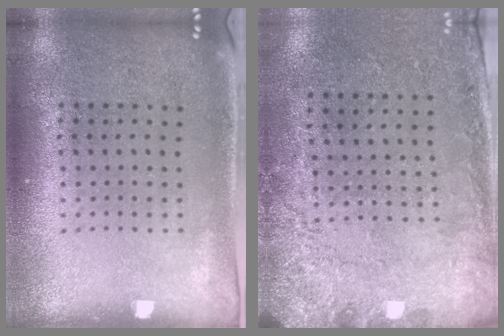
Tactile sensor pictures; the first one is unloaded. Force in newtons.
{"total": 2.7, "press": 2.0, "slide": 1.8}